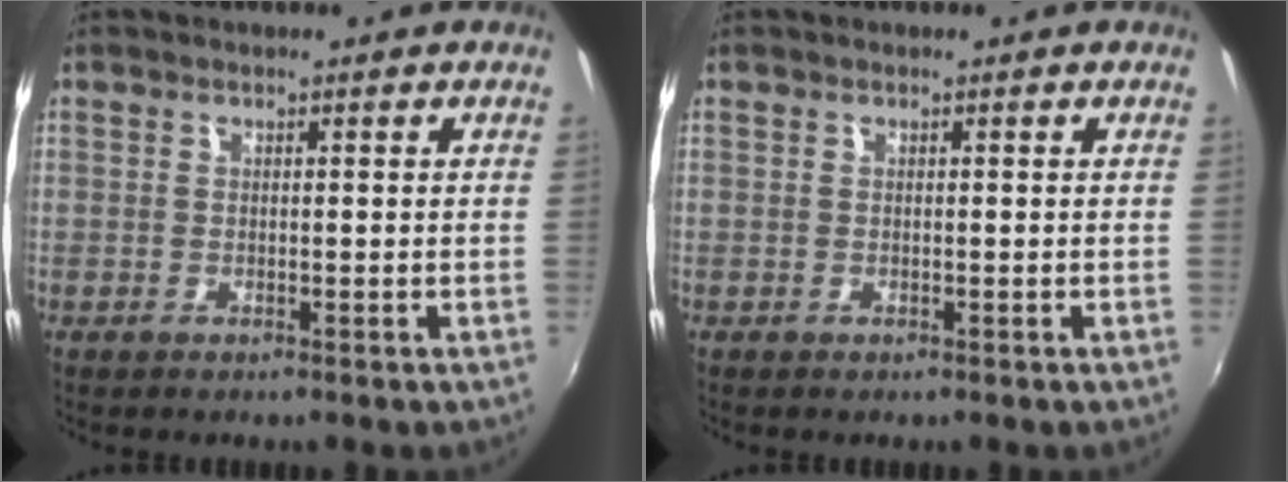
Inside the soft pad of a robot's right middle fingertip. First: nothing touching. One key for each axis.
{"total": 0.0}